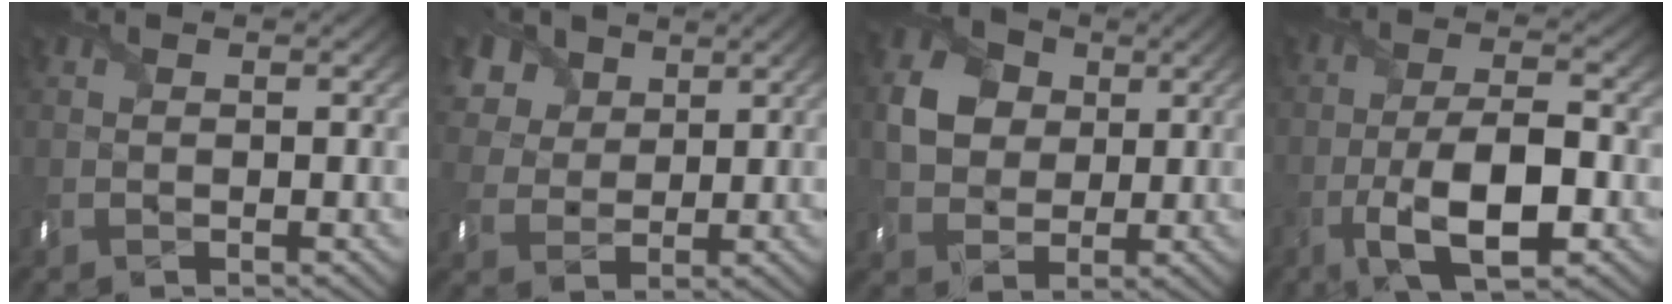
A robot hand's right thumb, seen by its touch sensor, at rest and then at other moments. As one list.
[{"total": 8.0, "force": [4.3, 5.5, 3.8], "torque": [-0.128, 0.016, 0.075]}, {"total": 6.7, "force": [1.5, 5.6, 3.3], "torque": [-0.080, 0.005, 0.016]}, {"total": 8.9, "force": [-3.5, 3.1, 7.6], "torque": [-0.137, -0.003, -0.067]}]